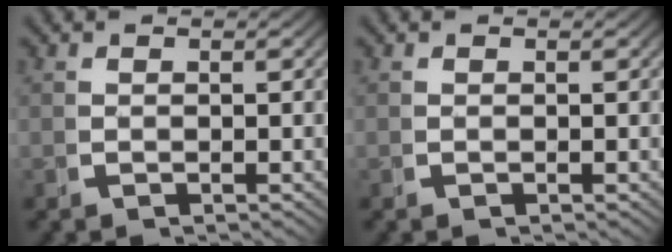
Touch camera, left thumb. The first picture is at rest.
{"total": 0.0}